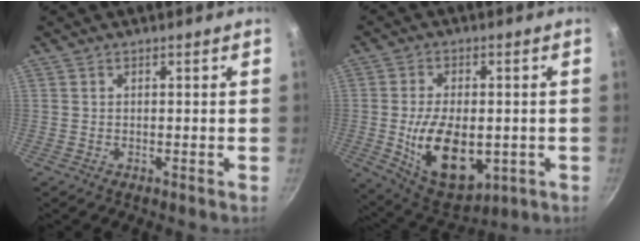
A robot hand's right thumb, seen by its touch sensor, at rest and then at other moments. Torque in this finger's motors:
{"motor_torque": [-0.16, 1.11, 1.65, -0.27, 0.33]}